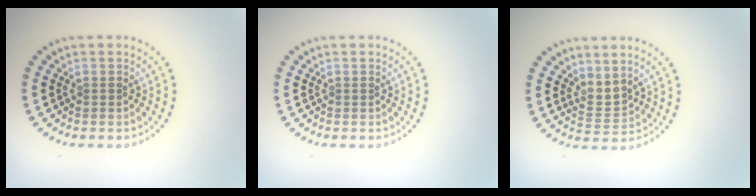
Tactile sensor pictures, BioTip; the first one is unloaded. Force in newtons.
{"total": 0.0}
{"total": 1.8, "press": 1.3, "slide": 1.3}